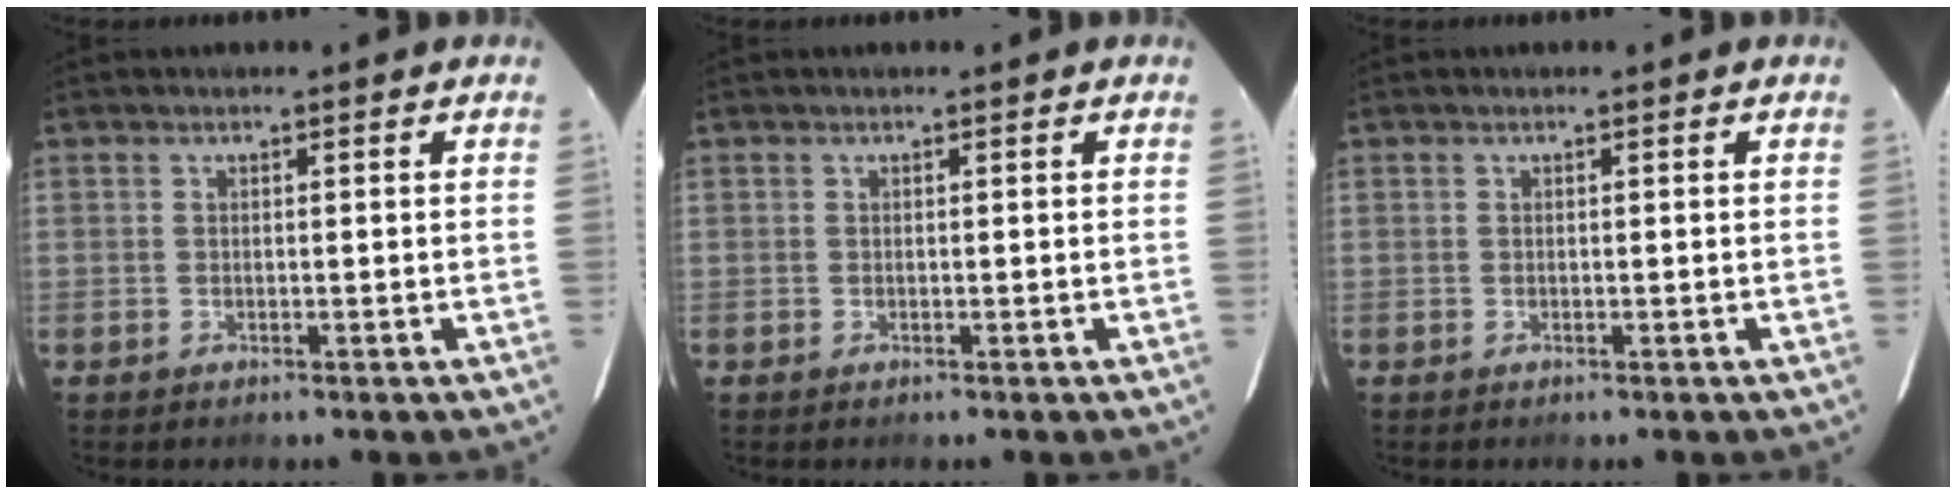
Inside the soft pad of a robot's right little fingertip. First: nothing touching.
{"total": 0.0}
{"total": 0.0}